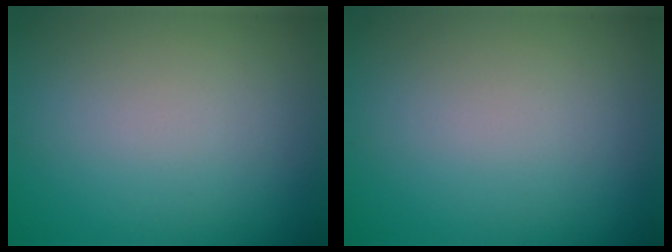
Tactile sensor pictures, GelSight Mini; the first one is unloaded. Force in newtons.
{"total": 0.0}